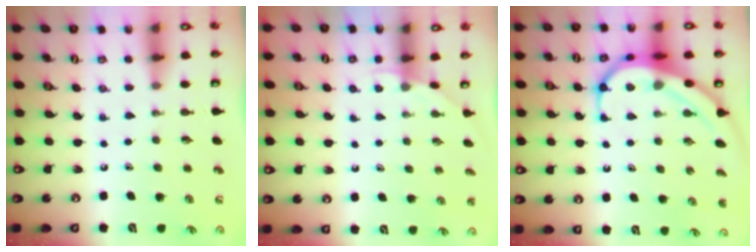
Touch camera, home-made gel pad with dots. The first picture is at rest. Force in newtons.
{"total": 2.5, "press": 2.5, "slide": 0.2}
{"total": 8.8, "press": 8.8, "slide": 0.6}